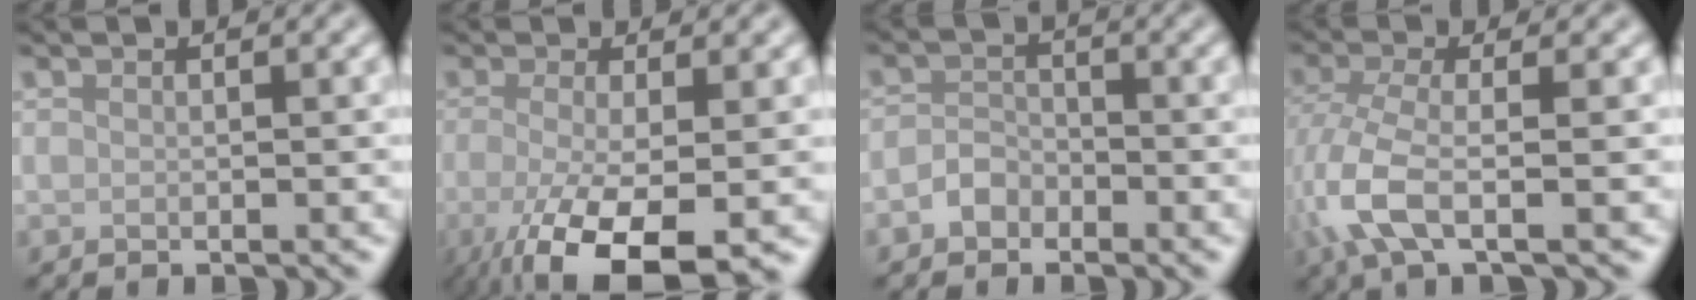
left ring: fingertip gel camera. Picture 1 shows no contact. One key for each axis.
{"total": 8.3, "fx": -3.4, "fy": 2.7, "fz": 7.1, "tx": -0.146, "ty": -0.023, "tz": -0.055}
{"total": 1.8, "fx": -1.1, "fy": 1.3, "fz": 0.5, "tx": -0.006, "ty": 0.008, "tz": -0.023}
{"total": 4.8, "fx": -1.6, "fy": 1.4, "fz": 4.3, "tx": -0.106, "ty": -0.008, "tz": -0.041}